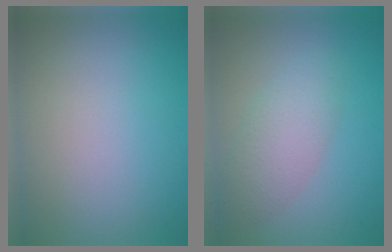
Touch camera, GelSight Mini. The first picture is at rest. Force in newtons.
{"total": 3.6, "press": 3.6, "slide": 0.1}